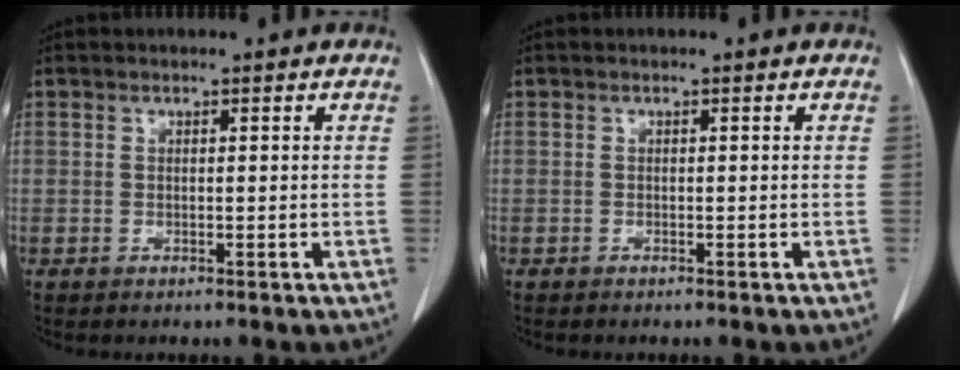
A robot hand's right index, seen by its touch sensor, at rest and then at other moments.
{"total": 0.0}